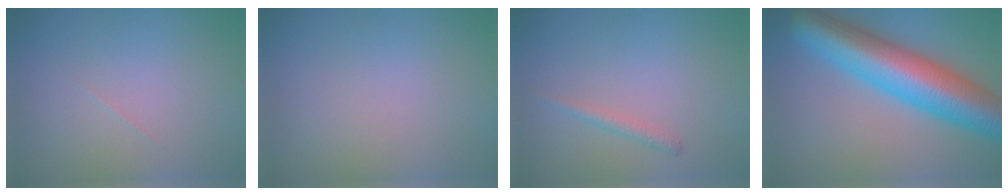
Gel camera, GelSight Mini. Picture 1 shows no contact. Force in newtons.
{"total": 0.0}
{"total": 1.1, "press": 1.1, "slide": 0.0}
{"total": 11.6, "press": 11.6, "slide": 0.4}